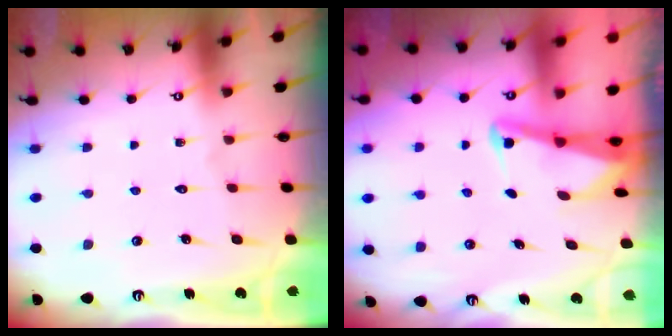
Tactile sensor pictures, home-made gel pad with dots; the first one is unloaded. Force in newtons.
{"total": 2.7, "press": 2.7, "slide": 0.6}